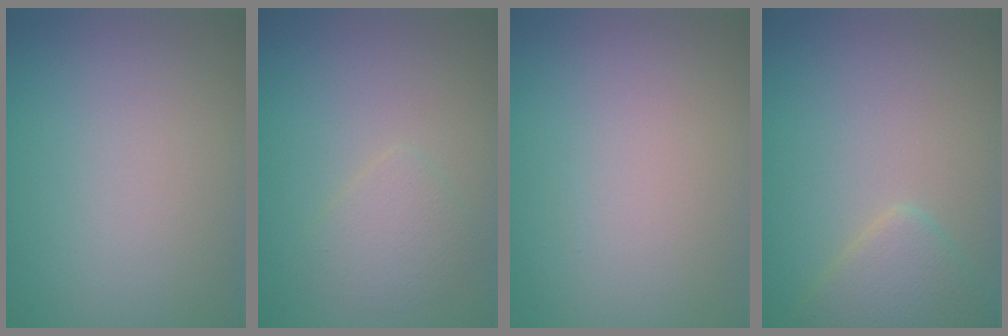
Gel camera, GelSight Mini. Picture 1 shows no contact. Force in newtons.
{"total": 1.9, "press": 1.9, "slide": 0.1}
{"total": 0.0}
{"total": 2.8, "press": 2.8, "slide": 0.1}